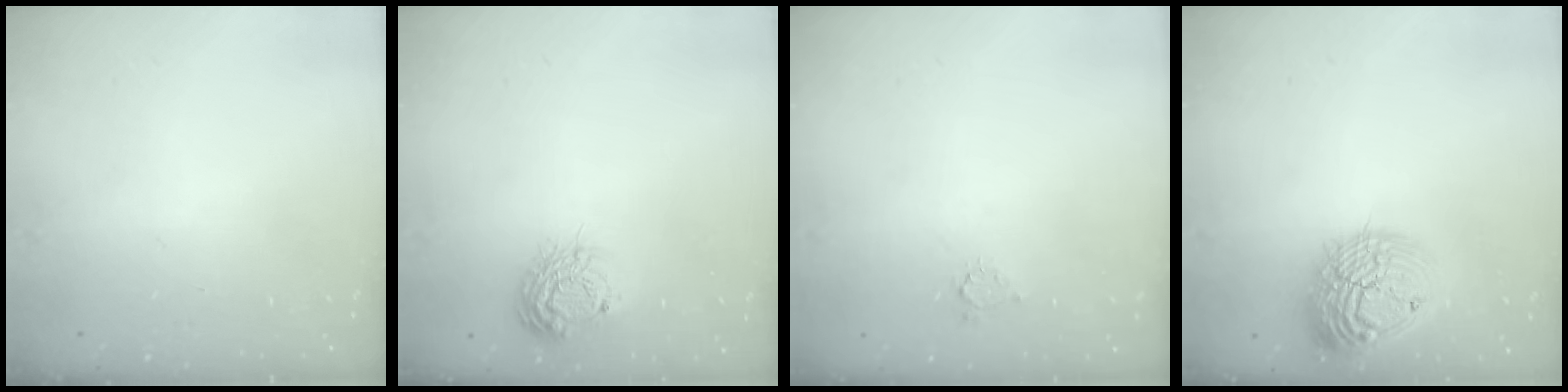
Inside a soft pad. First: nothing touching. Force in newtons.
{"total": 10.9, "press": 10.9, "slide": 0.9}
{"total": 2.7, "press": 2.7, "slide": 0.3}
{"total": 20.6, "press": 20.5, "slide": 1.8}